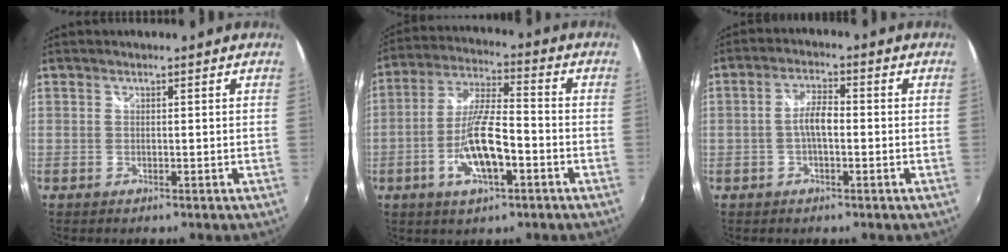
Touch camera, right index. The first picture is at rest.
{"total": 11.7, "force": [-4.4, 3.2, 10.4], "torque": [-0.214, -0.001, -0.079]}
{"total": 3.9, "force": [-0.8, 1.3, 3.6], "torque": [-0.070, 0.009, -0.017]}